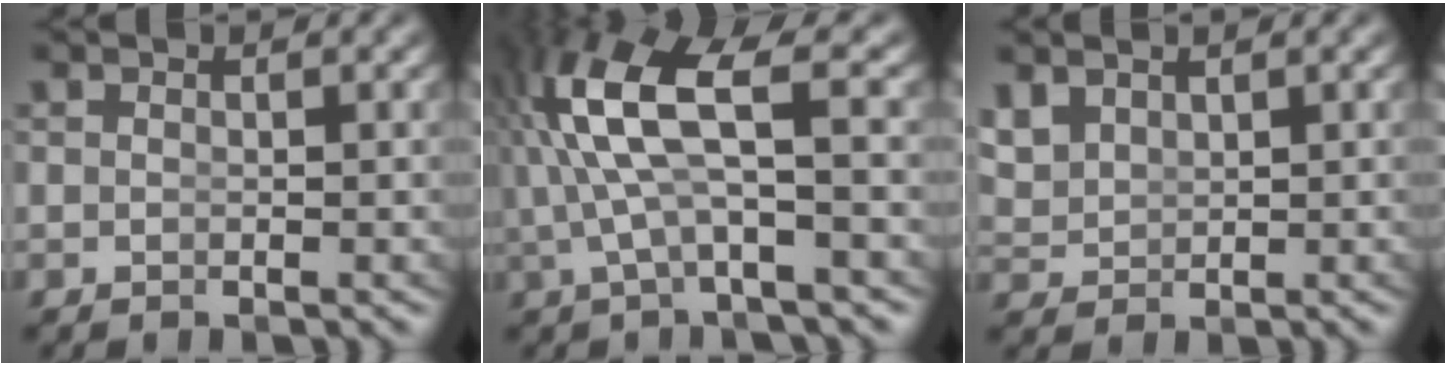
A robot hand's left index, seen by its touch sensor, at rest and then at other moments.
{"total": 7.4, "force": [1.3, 3.0, 6.6], "torque": [-0.147, -0.006, 0.026]}
{"total": 2.3, "force": [1.3, 1.6, 1.0], "torque": [-0.033, -0.011, 0.040]}